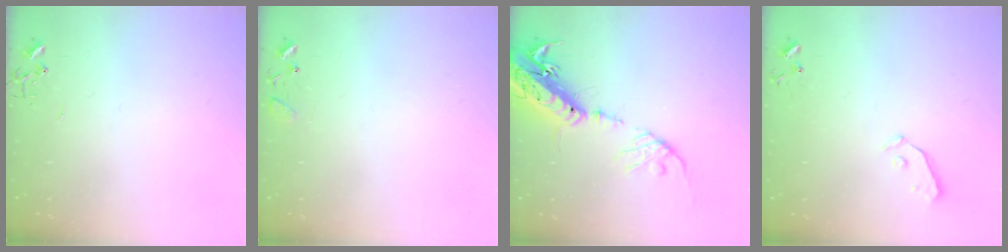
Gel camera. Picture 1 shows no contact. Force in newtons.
{"total": 7.7, "press": 7.7, "slide": 0.6}
{"total": 19.6, "press": 19.1, "slide": 4.3}
{"total": 3.3, "press": 3.2, "slide": 0.5}